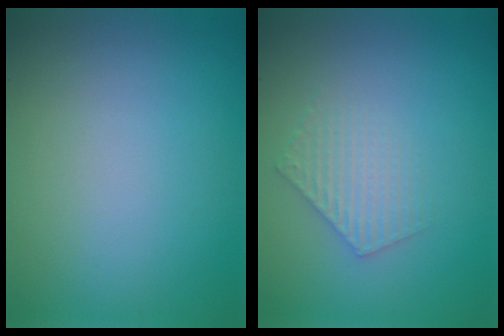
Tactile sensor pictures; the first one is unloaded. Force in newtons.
{"total": 2.2, "press": 2.1, "slide": 0.4}